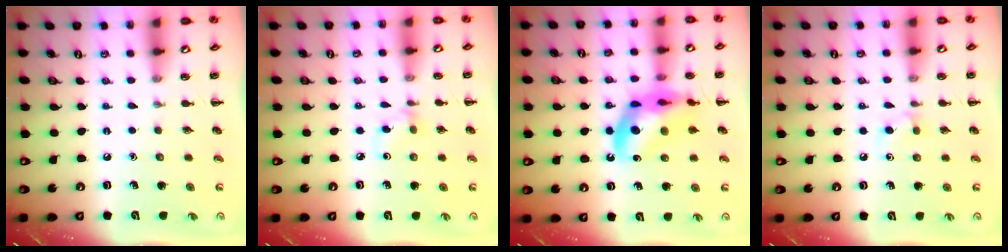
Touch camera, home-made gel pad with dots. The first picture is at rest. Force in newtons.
{"total": 3.5, "press": 3.2, "slide": 1.3}
{"total": 14.0, "press": 13.5, "slide": 3.6}
{"total": 4.2, "press": 4.0, "slide": 1.5}